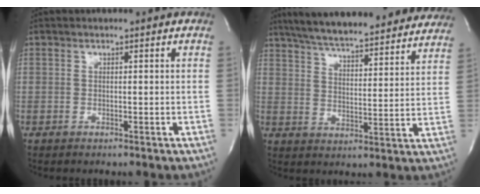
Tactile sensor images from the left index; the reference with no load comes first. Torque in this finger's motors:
{"motor_torque": [0.51, -0.54, 0.61, 0.13]}